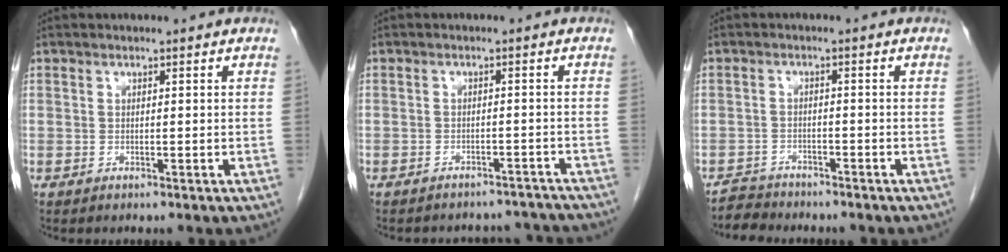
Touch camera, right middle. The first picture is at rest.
{"total": 8.9, "force": [-8.4, 2.8, 0.5], "torque": [-0.005, 0.023, -0.088]}
{"total": 3.1, "force": [-3.0, 0.9, -0.5], "torque": [0.008, -0.005, -0.054]}